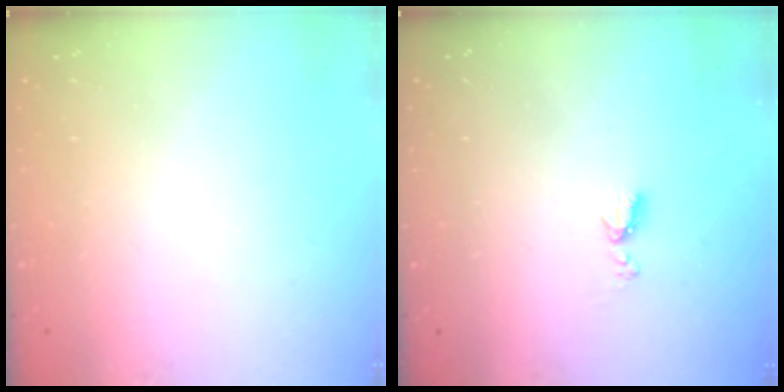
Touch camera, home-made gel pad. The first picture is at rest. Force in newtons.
{"total": 5.6, "press": 5.5, "slide": 0.8}